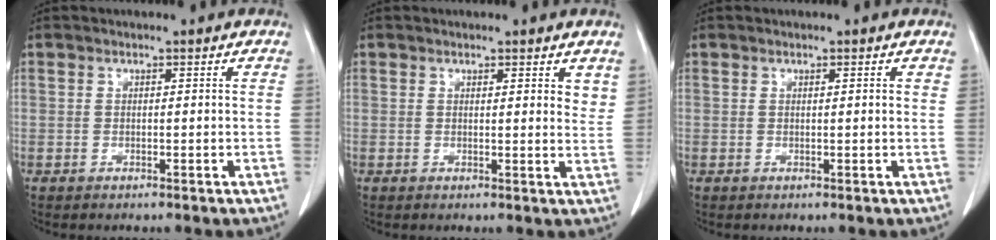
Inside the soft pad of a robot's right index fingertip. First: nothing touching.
{"total": 2.9, "force": [2.2, 0.7, 1.7], "torque": [-0.019, -0.013, 0.020]}
{"total": 0.8, "force": [0.4, 0.1, 0.7], "torque": [-0.013, 0.002, 0.004]}